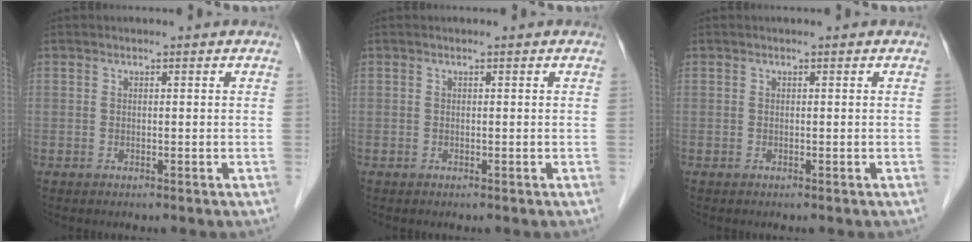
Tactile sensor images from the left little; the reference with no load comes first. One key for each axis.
{"total": 0.0}
{"total": 0.0}